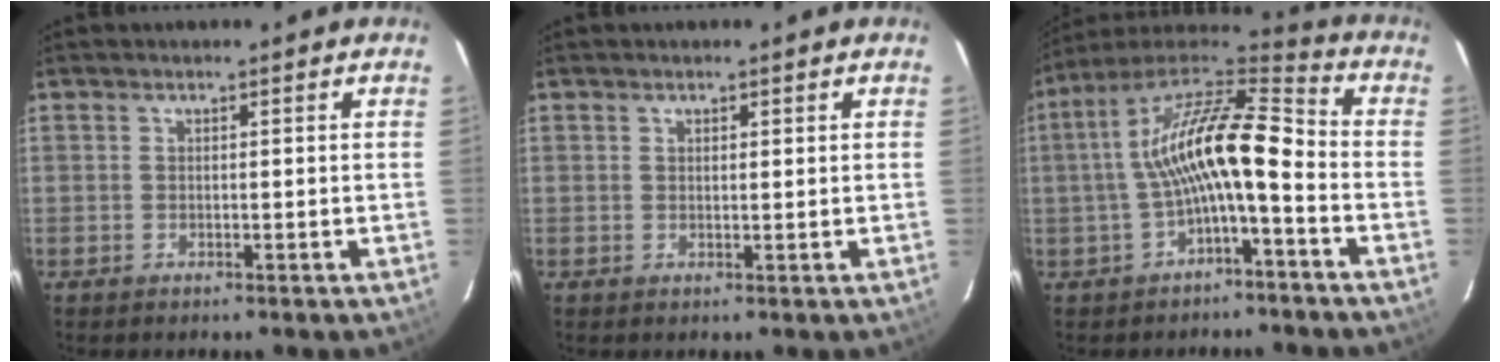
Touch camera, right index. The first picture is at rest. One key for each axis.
{"total": 0.8, "fx": 0.6, "fy": 0.4, "fz": 0.4, "tx": -0.006, "ty": 0.001, "tz": 0.009}
{"total": 14.8, "fx": -2.6, "fy": 4.1, "fz": 14.0, "tx": -0.264, "ty": 0.022, "tz": -0.052}